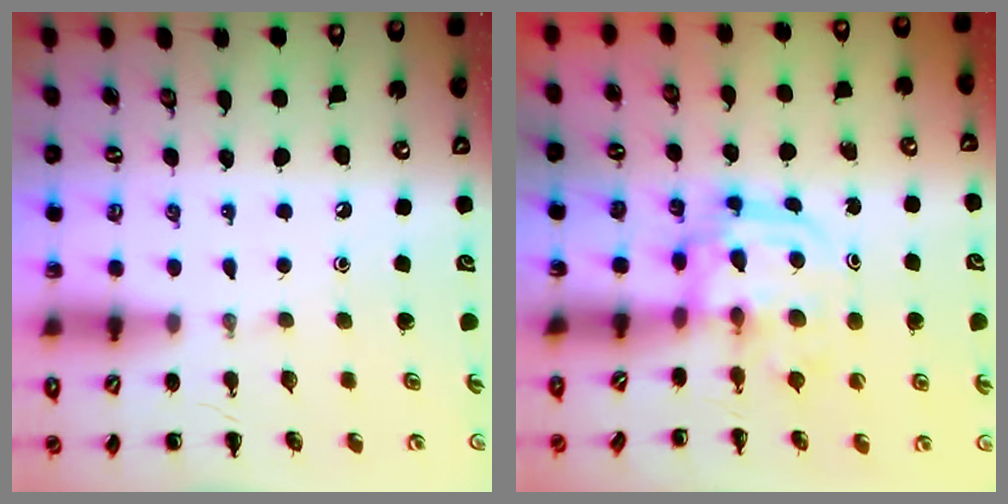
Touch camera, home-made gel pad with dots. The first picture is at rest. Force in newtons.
{"total": 2.9, "press": 2.9, "slide": 0.3}